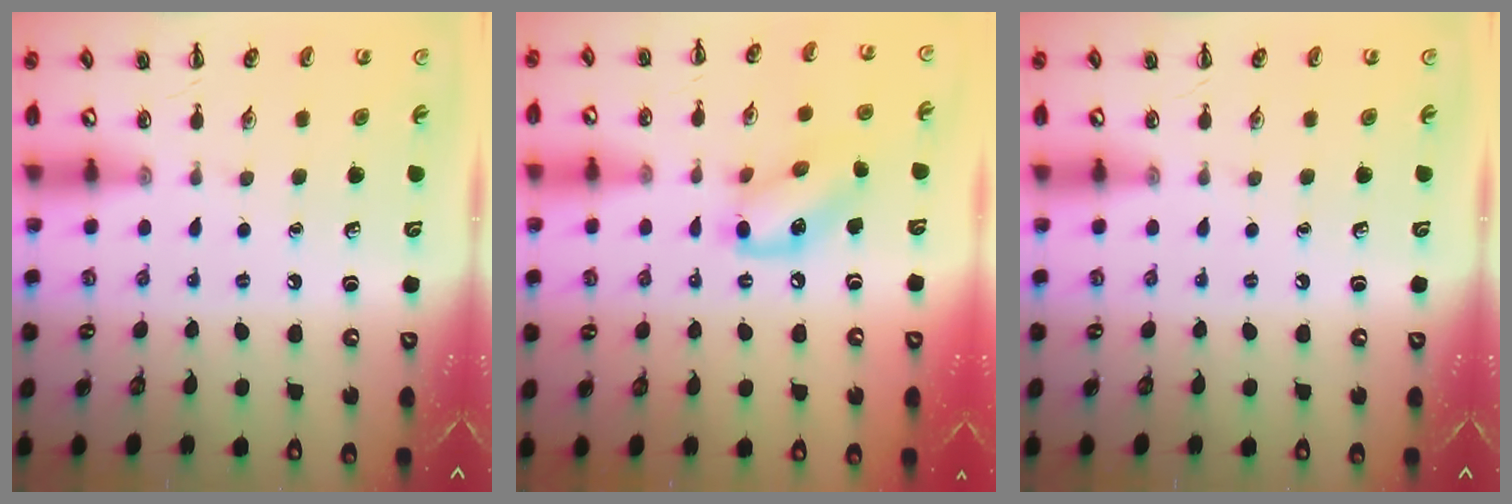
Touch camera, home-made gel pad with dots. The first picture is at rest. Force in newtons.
{"total": 11.9, "press": 11.9, "slide": 0.5}
{"total": 0.0}